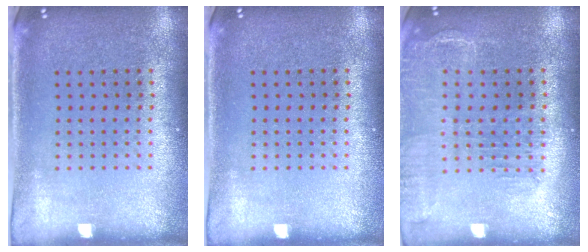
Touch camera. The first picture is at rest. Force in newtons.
{"total": 0.0}
{"total": 1.6, "press": 1.5, "slide": 0.5}